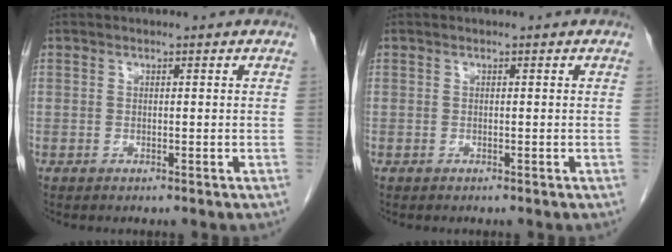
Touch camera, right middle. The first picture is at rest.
{"total": 0.0}